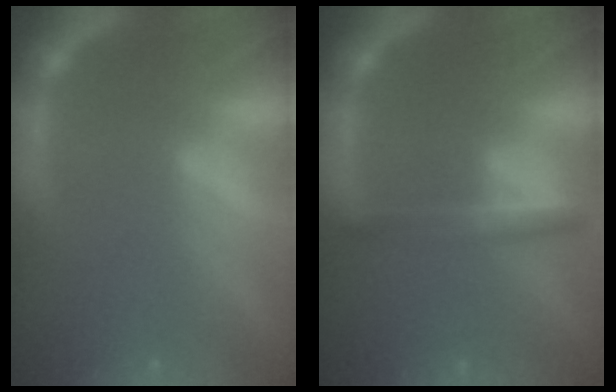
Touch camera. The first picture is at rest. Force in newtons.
{"total": 3.0}